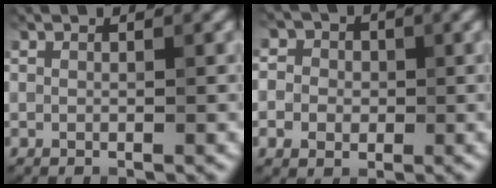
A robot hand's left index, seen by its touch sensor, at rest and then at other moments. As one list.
[{"total": 5.9, "force": [1.0, 5.4, 2.3], "torque": [-0.030, 0.038, -0.017]}]